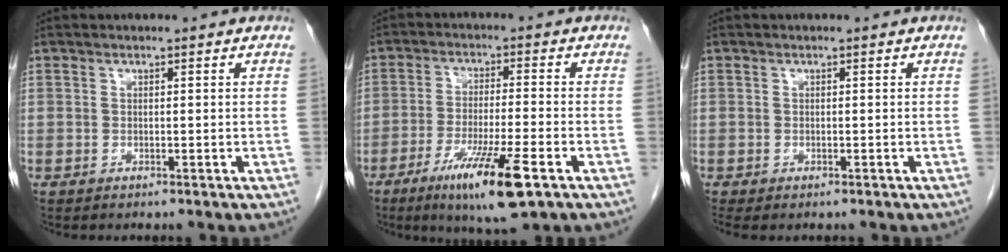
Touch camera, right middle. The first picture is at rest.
{"total": 11.5, "force": [-6.1, 0.5, 9.8], "torque": [-0.180, -0.032, -0.100]}
{"total": 1.0, "force": [-0.8, 0.5, 0.5], "torque": [-0.003, -0.001, -0.010]}